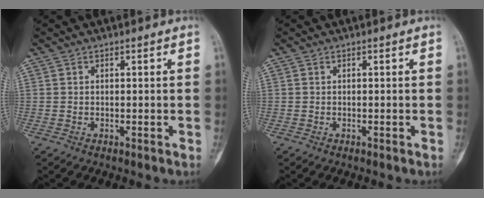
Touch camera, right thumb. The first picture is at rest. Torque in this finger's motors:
{"motor_torque": [-0.04, 0.00, 0.26, 0.20, -0.07]}